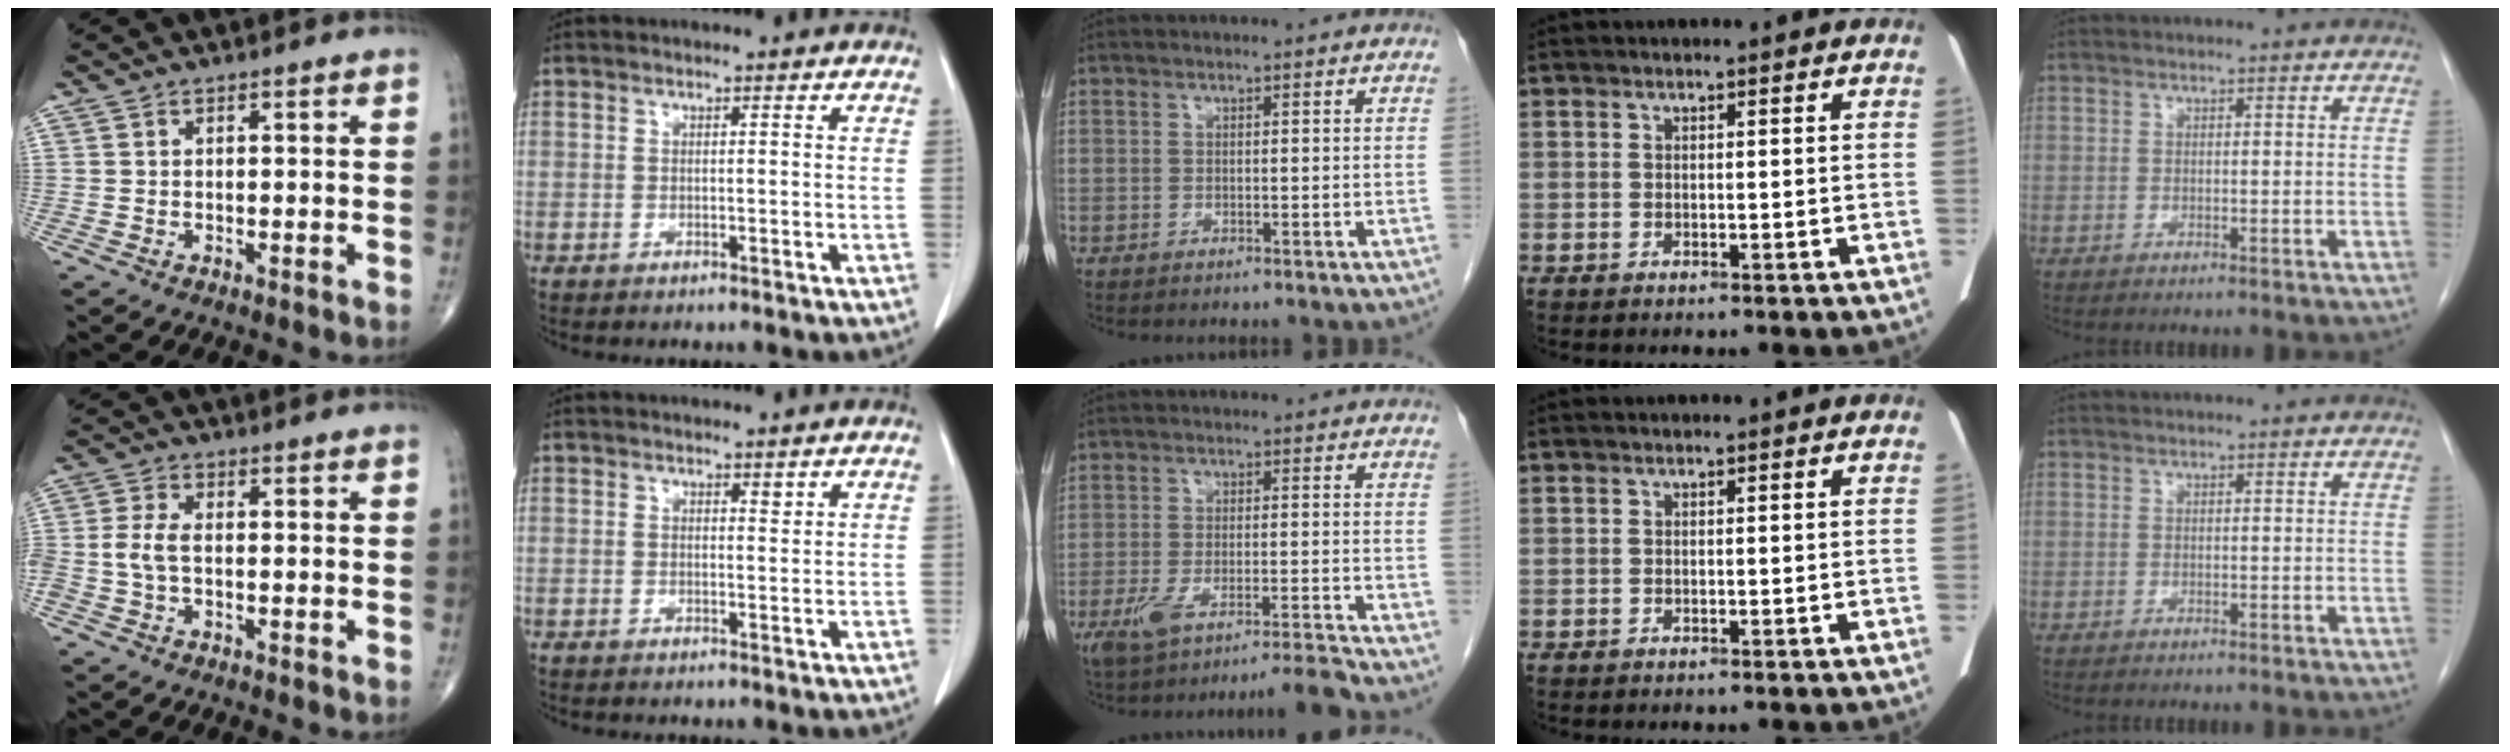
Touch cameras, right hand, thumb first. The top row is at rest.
{"thumb": {"total": 4.0, "force": [-0.7, 2.2, 3.3], "torque": [-0.084, 0.012, -0.017]}, "index": {"total": 0.9, "force": [0.6, 0.3, 0.5], "torque": [-0.007, -0.005, 0.009]}, "middle": {"total": 6.7, "force": [-5.6, -1.1, 3.5], "torque": [-0.067, -0.005, -0.098]}}